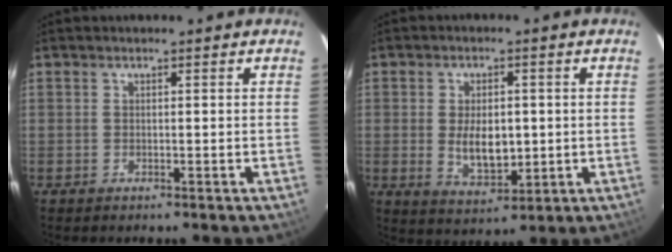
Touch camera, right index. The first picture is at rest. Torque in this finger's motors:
{"motor_torque": [0.31, -0.10, 0.27, 0.07]}